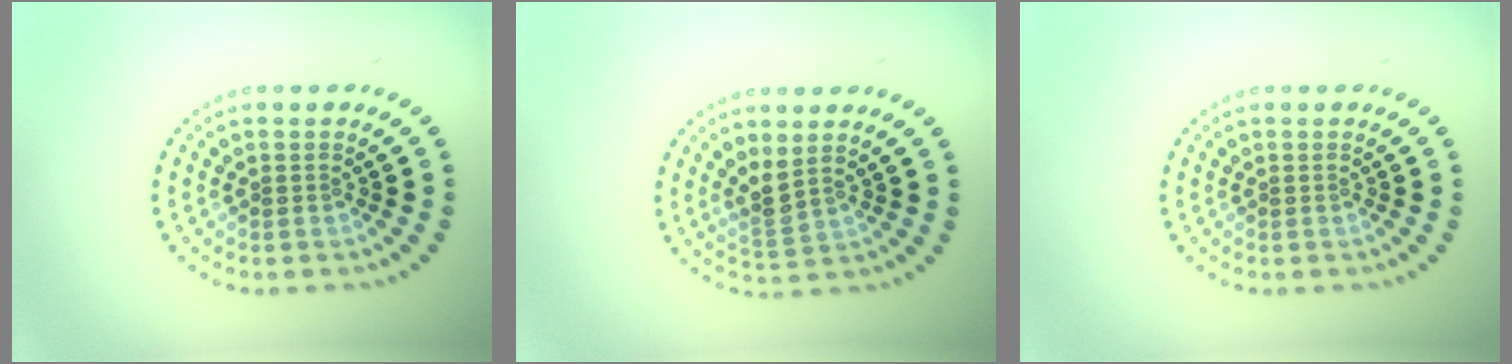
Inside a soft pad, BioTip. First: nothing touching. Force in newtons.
{"total": 2.1, "press": 1.5, "slide": 1.4}
{"total": 0.0}